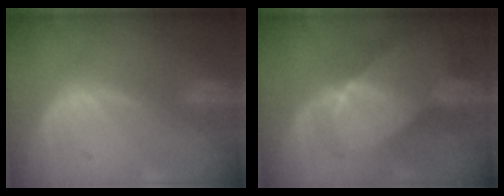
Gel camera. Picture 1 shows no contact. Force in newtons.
{"total": 7.7, "press": 6.9, "slide": 3.5}